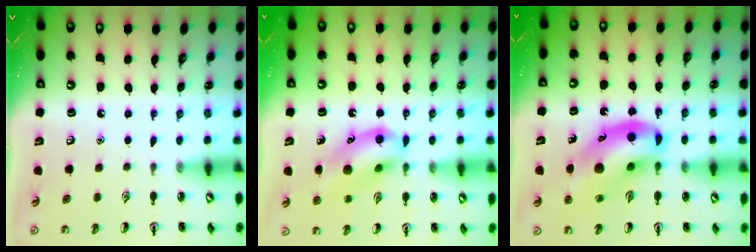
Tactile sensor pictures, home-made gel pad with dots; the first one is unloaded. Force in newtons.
{"total": 13.8, "press": 13.6, "slide": 2.4}
{"total": 15.1, "press": 14.4, "slide": 4.3}